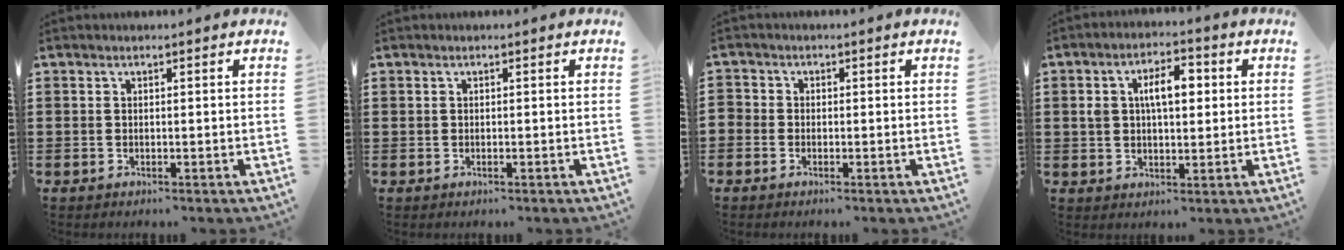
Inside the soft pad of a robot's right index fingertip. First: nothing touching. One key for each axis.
{"total": 0.0}
{"total": 1.1, "fx": -0.6, "fy": 0.9, "fz": 0.1, "tx": -0.004, "ty": 0.003, "tz": -0.013}
{"total": 6.4, "fx": 1.4, "fy": 3.3, "fz": 5.3, "tx": -0.097, "ty": 0.011, "tz": 0.017}